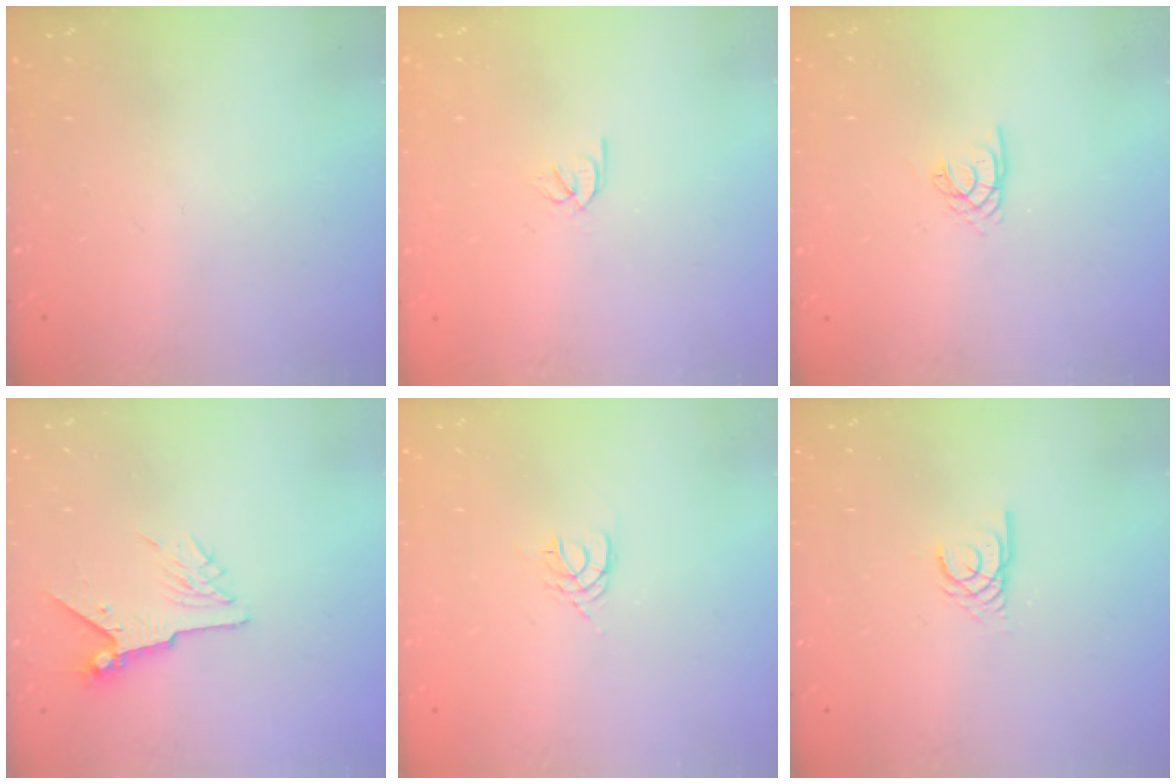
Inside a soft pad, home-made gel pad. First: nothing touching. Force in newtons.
{"total": 2.1, "press": 2.1, "slide": 0.1}
{"total": 2.2, "press": 2.2, "slide": 0.2}
{"total": 6.8, "press": 6.7, "slide": 1.0}
{"total": 2.4, "press": 2.3, "slide": 0.4}
{"total": 2.3, "press": 2.3, "slide": 0.1}